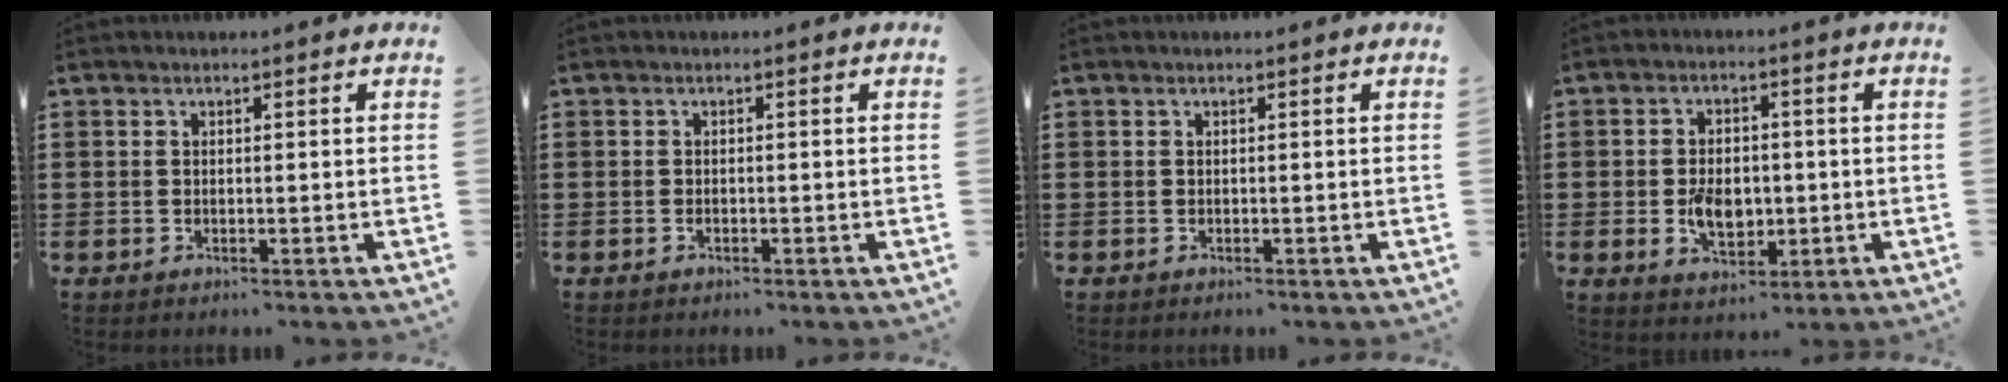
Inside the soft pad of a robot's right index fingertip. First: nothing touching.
{"total": 0.6, "force": [-0.4, 0.2, 0.5], "torque": [-0.012, -0.006, -0.005]}
{"total": 0.0}
{"total": 5.7, "force": [-0.8, 3.8, 4.3], "torque": [-0.079, 0.003, -0.015]}